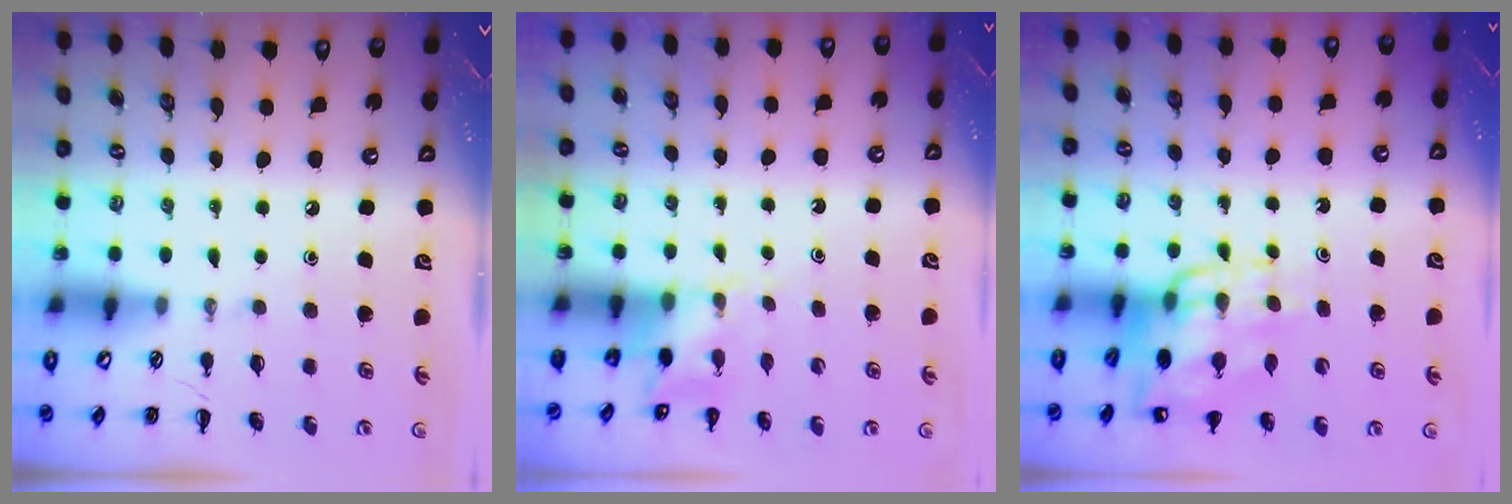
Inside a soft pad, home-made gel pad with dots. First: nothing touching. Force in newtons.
{"total": 3.0, "press": 2.8, "slide": 1.0}
{"total": 13.0, "press": 12.7, "slide": 3.0}